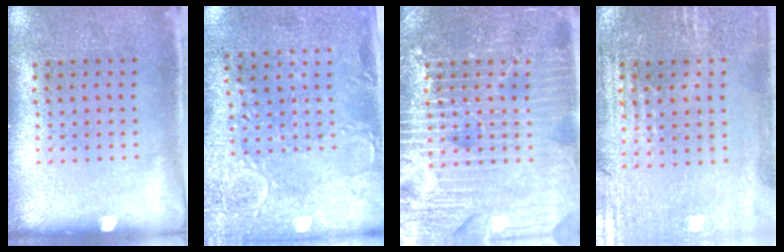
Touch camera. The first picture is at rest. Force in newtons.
{"total": 2.9, "press": 2.3, "slide": 1.8}
{"total": 7.2, "press": 7.1, "slide": 0.9}
{"total": 0.9, "press": 0.8, "slide": 0.4}